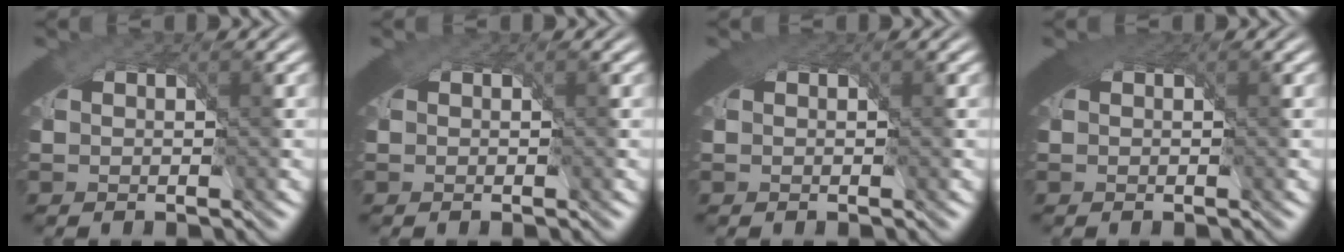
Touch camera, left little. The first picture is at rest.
{"total": 0.0}
{"total": 1.4, "force": [0.8, 0.8, 0.9], "torque": [-0.015, -0.002, 0.013]}
{"total": 2.1, "force": [1.0, 1.1, 1.5], "torque": [-0.026, -0.006, 0.017]}